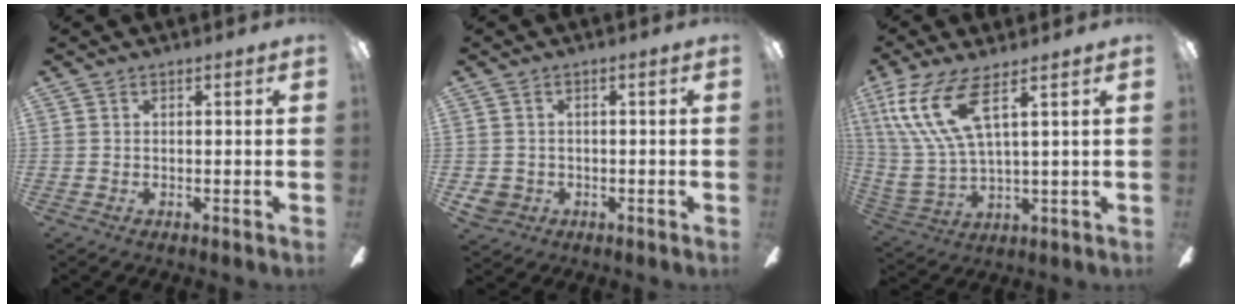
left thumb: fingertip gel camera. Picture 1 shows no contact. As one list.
[{"total": 3.6, "force": [-0.9, 3.3, 1.0], "torque": [-0.034, 0.005, -0.019]}, {"total": 15.0, "force": [8.0, 4.4, 12.0], "torque": [-0.270, -0.023, 0.139]}]